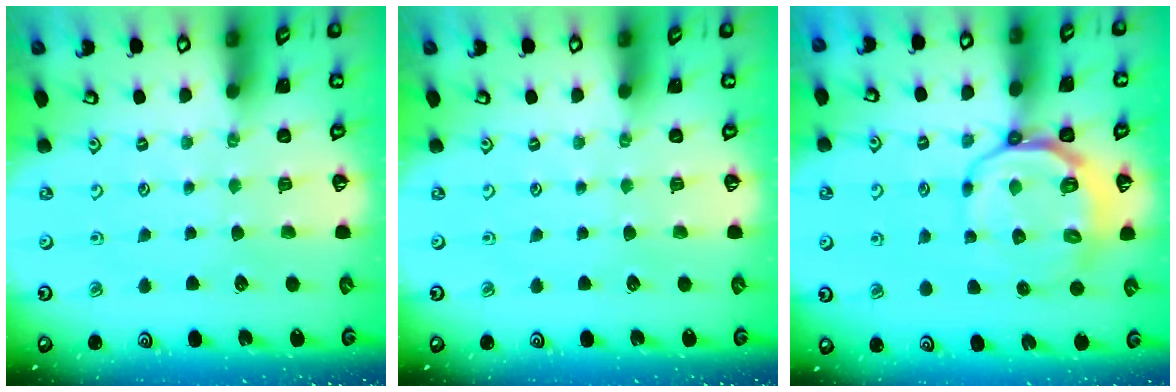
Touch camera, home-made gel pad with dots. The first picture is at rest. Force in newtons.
{"total": 0.0}
{"total": 9.9, "press": 9.4, "slide": 2.9}